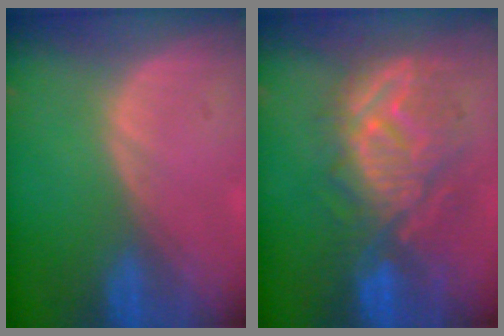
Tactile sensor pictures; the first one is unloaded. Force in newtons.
{"total": 10.4, "press": 10.1, "slide": 2.8}